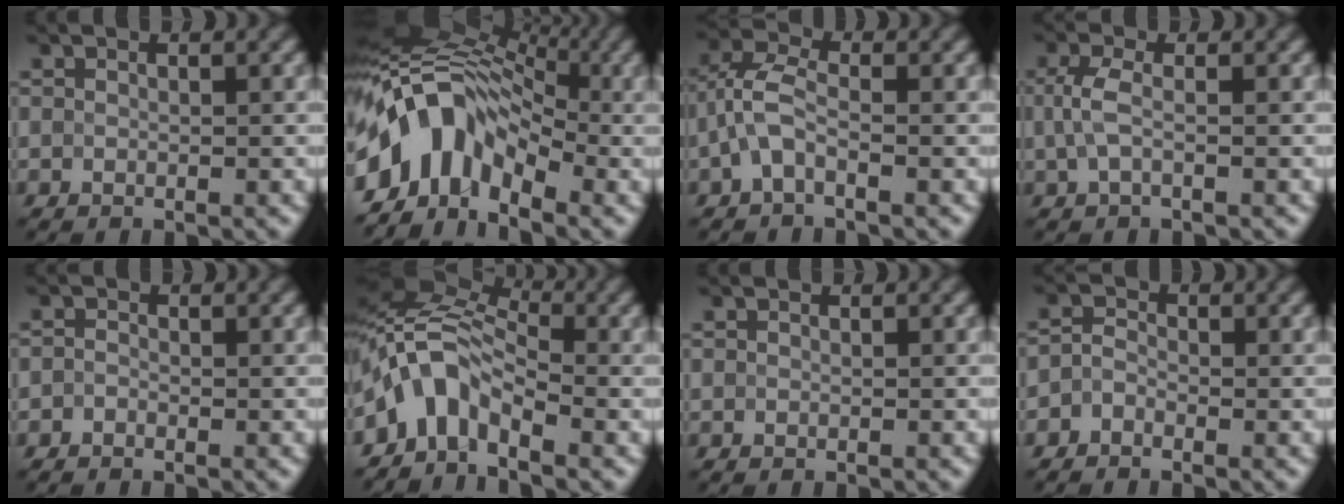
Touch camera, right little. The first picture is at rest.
{"total": 8.5, "force": [-3.3, 5.9, 5.2], "torque": [-0.079, 0.016, -0.069]}
{"total": 3.3, "force": [-1.1, 1.6, 2.6], "torque": [-0.059, 0.014, -0.034]}
{"total": 2.3, "force": [0.0, 1.0, 2.1], "torque": [-0.054, 0.002, -0.004]}
{"total": 0.7, "force": [-0.5, 0.4, 0.2], "torque": [-0.002, -0.001, -0.013]}
{"total": 5.3, "force": [-2.9, 3.0, 3.2], "torque": [-0.045, 0.015, -0.072]}
{"total": 0.0}
{"total": 1.4, "force": [-1.0, 0.9, 0.6], "torque": [-0.009, 0.004, -0.025]}